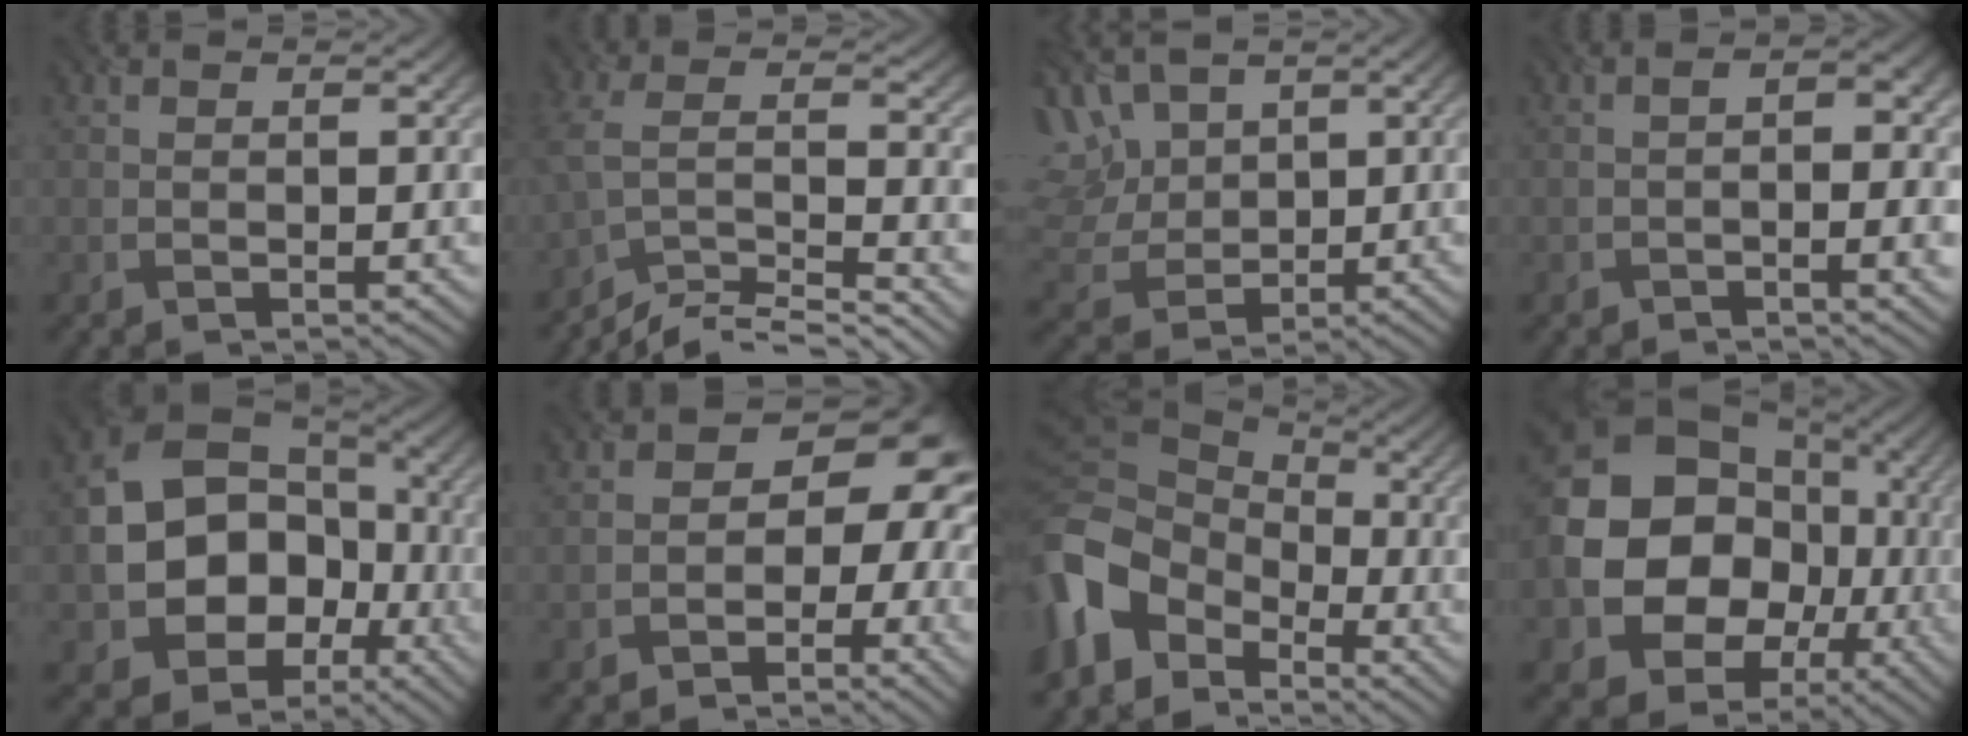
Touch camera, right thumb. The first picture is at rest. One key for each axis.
{"total": 8.8, "fx": -7.6, "fy": 1.6, "fz": 4.2, "tx": -0.075, "ty": 0.005, "tz": -0.143}
{"total": 8.2, "fx": 3.6, "fy": 5.5, "fz": 4.9, "tx": -0.154, "ty": 0.018, "tz": 0.072}
{"total": 4.4, "fx": -0.8, "fy": 1.3, "fz": 4.1, "tx": -0.061, "ty": -0.003, "tz": -0.008}
{"total": 16.1, "fx": -3.2, "fy": 12.9, "fz": 9.0, "tx": -0.167, "ty": -0.036, "tz": -0.050}
{"total": 8.8, "fx": -2.1, "fy": 6.2, "fz": 5.8, "tx": -0.040, "ty": 0.000, "tz": -0.046}
{"total": 11.6, "fx": -5.2, "fy": 8.2, "fz": 6.3, "tx": -0.156, "ty": -0.019, "tz": -0.109}
{"total": 16.1, "fx": -2.0, "fy": 13.5, "fz": 8.5, "tx": -0.195, "ty": -0.008, "tz": -0.050}